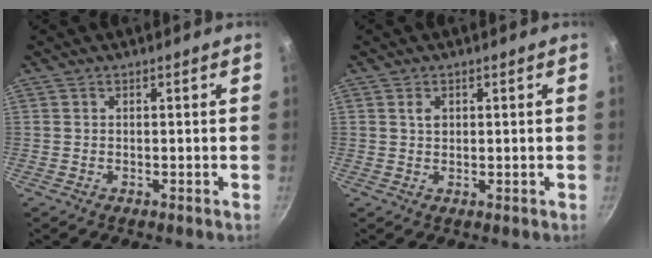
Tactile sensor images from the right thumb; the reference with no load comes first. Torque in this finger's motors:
{"motor_torque": [-0.13, 0.27, 0.15, -0.01, 0.03]}